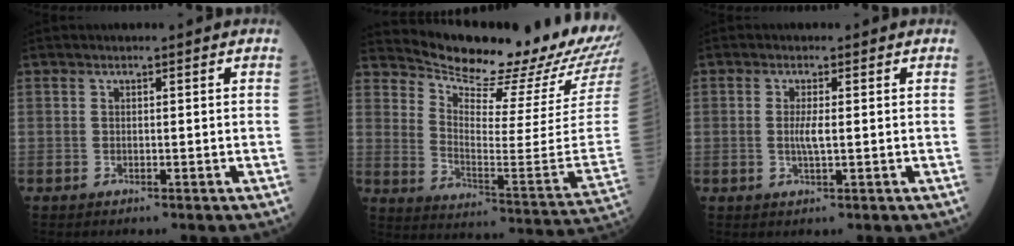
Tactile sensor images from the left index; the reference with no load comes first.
{"total": 23.2, "force": [21.8, 1.2, 7.8], "torque": [-0.139, -0.126, 0.285]}
{"total": 2.2, "force": [-0.1, 0.3, 2.1], "torque": [-0.047, -0.004, -0.002]}